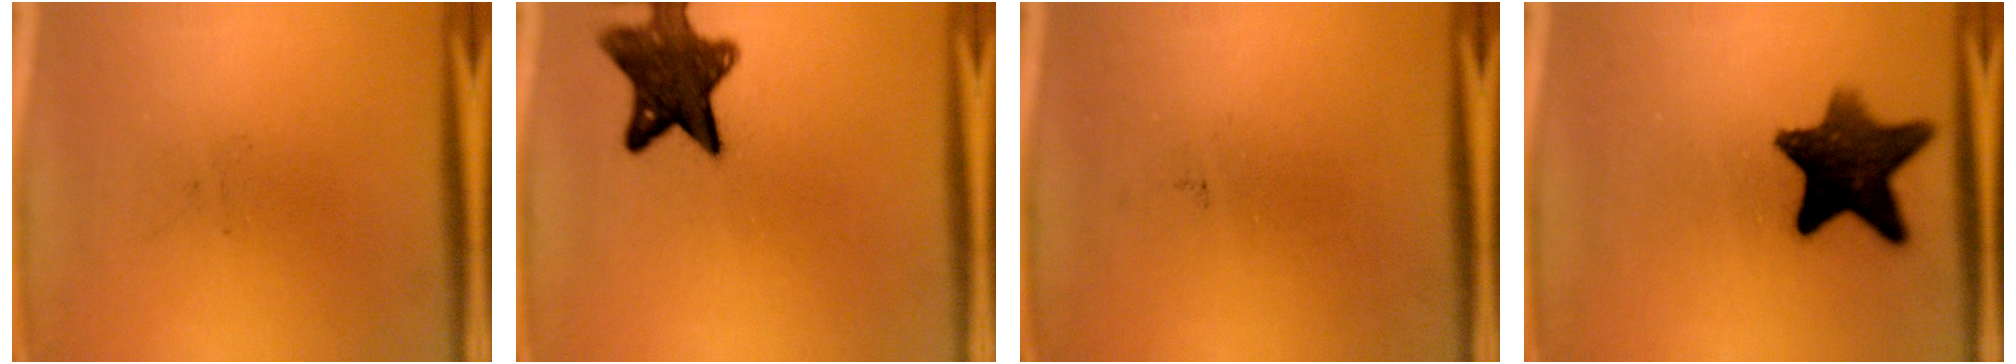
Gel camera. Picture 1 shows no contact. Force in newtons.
{"total": 10.8}
{"total": 0.0}
{"total": 11.8}